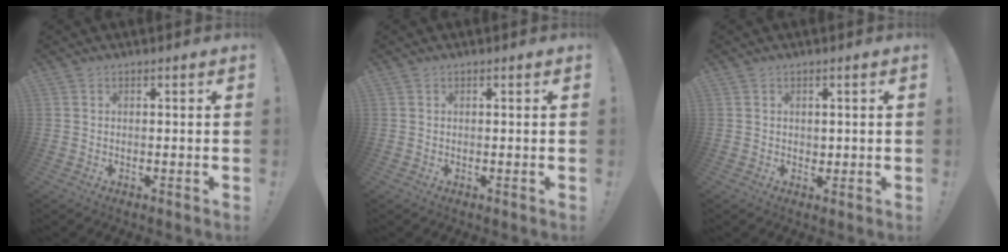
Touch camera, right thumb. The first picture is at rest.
{"total": 0.0}
{"total": 1.4, "force": [0.6, 1.3, 0.3], "torque": [0.000, 0.000, 0.009]}